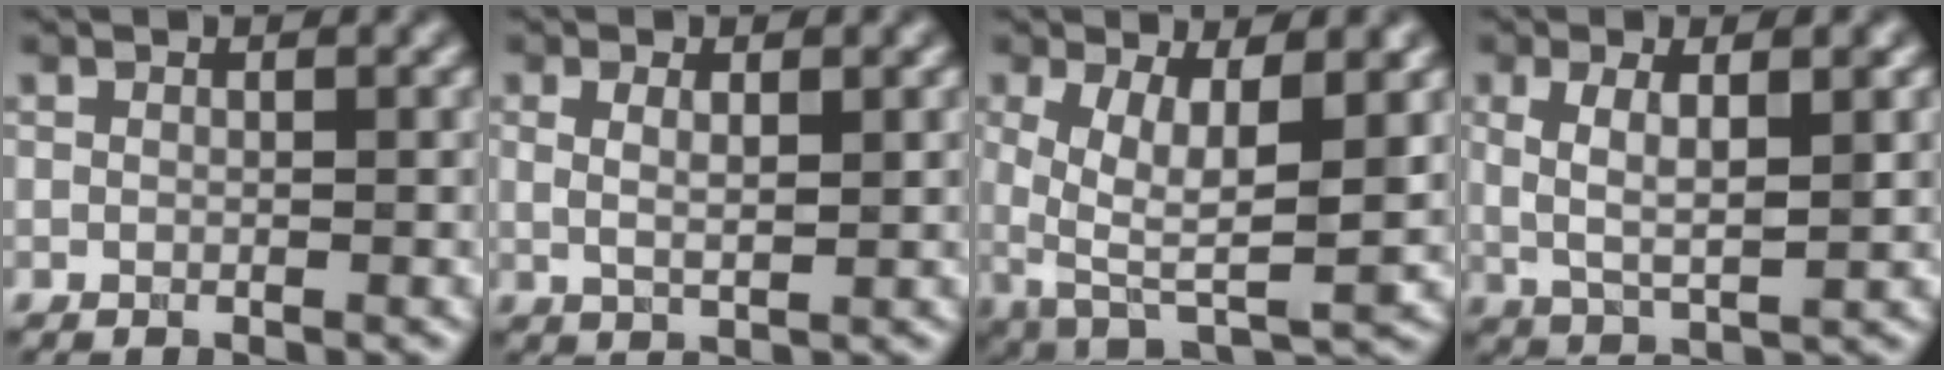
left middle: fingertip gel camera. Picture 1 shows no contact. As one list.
[{"total": 1.9, "force": [0.7, 0.6, 1.7], "torque": [-0.031, -0.005, 0.014]}, {"total": 7.4, "force": [0.9, 2.8, 6.8], "torque": [-0.129, -0.007, 0.016]}, {"total": 4.0, "force": [0.8, 1.2, 3.7], "torque": [-0.077, -0.002, 0.017]}]